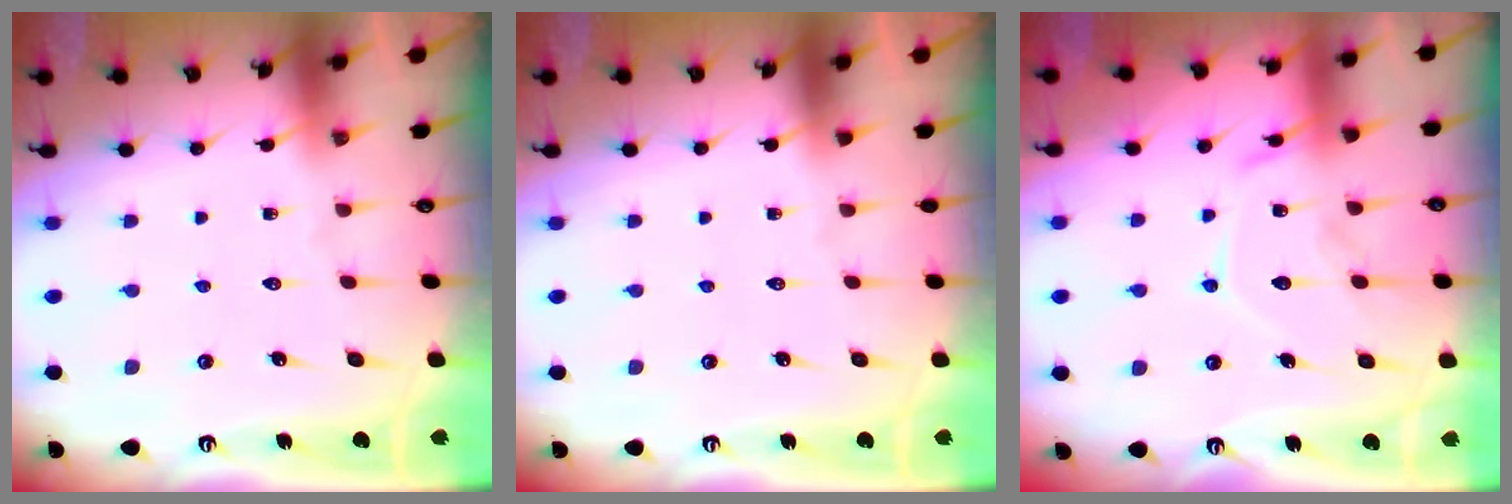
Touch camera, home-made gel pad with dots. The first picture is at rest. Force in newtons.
{"total": 0.0}
{"total": 13.6, "press": 13.5, "slide": 1.2}